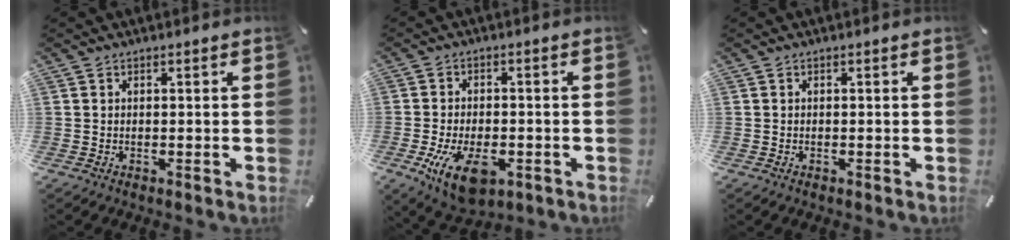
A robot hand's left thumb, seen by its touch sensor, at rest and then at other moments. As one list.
[{"total": 10.8, "force": [-4.2, 6.0, 7.9], "torque": [-0.154, 0.004, -0.072]}, {"total": 0.6, "force": [-0.3, 0.2, 0.4], "torque": [-0.008, -0.002, -0.006]}]